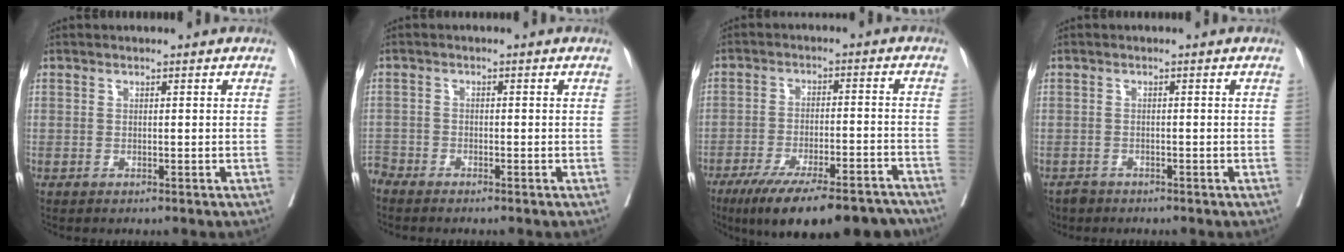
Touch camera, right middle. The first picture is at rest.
{"total": 2.7, "force": [-2.6, 0.7, 0.1], "torque": [-0.002, -0.006, -0.051]}
{"total": 18.8, "force": [-15.1, 4.0, 10.4], "torque": [-0.128, -0.004, -0.221]}
{"total": 2.3, "force": [-1.8, 1.5, 0.1], "torque": [-0.007, 0.001, -0.030]}